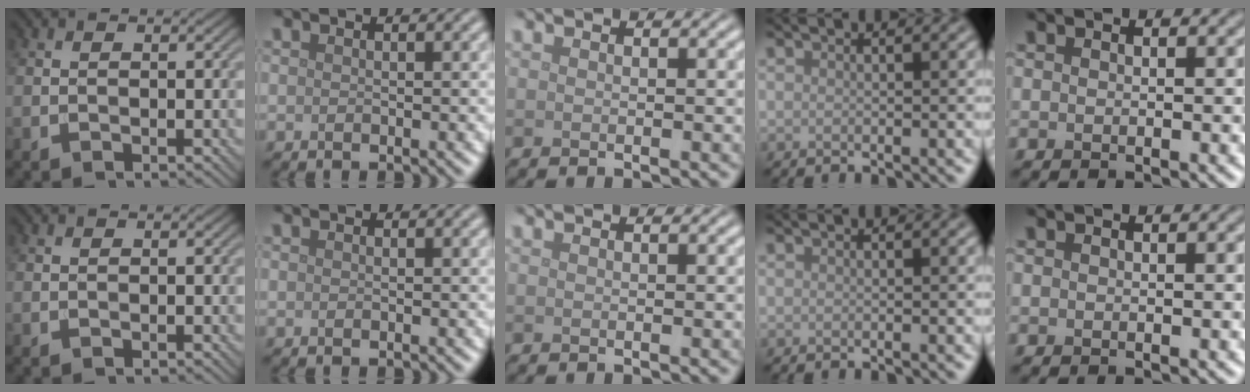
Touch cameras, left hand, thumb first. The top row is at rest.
{}